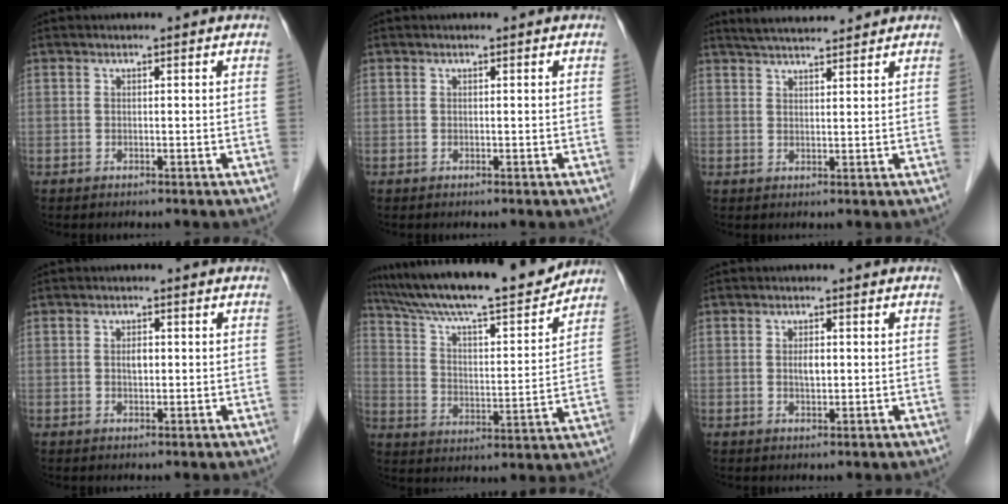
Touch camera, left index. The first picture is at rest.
{"total": 0.0}
{"total": 6.0, "force": [5.6, 0.5, 2.3], "torque": [-0.042, 0.023, 0.088]}
{"total": 1.6, "force": [-0.9, 0.7, 1.1], "torque": [-0.017, -0.005, -0.017]}
{"total": 19.5, "force": [17.2, 1.7, 9.0], "torque": [-0.155, -0.002, 0.266]}
{"total": 1.8, "force": [-0.9, 0.7, 1.4], "torque": [-0.024, -0.006, -0.015]}